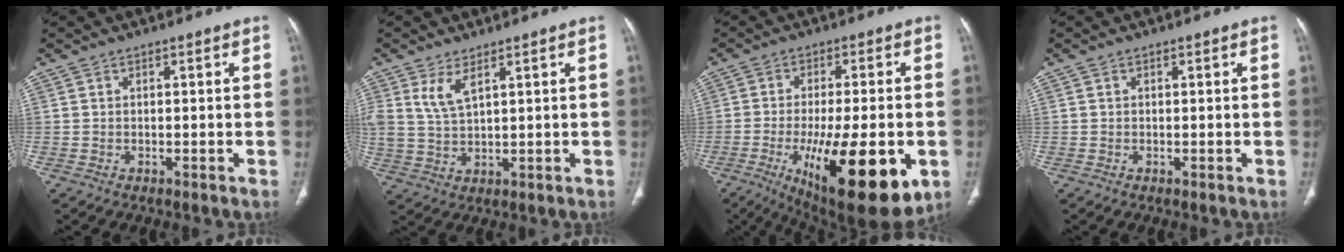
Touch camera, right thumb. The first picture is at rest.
{"total": 4.9, "force": [2.7, 1.8, 3.6], "torque": [-0.079, -0.015, 0.066]}
{"total": 22.7, "force": [-7.3, 7.4, 20.2], "torque": [-0.286, -0.020, -0.091]}
{"total": 0.0}